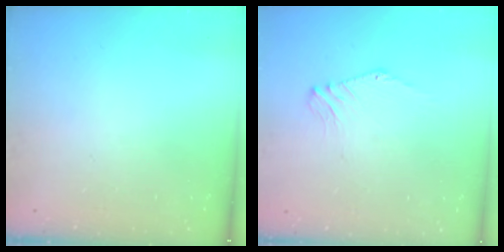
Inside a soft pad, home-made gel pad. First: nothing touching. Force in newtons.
{"total": 1.6, "press": 1.5, "slide": 0.5}